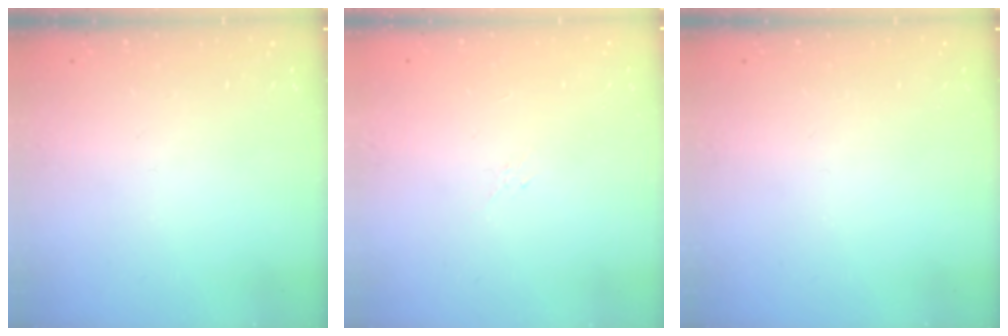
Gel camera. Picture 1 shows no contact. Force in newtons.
{"total": 2.1, "press": 2.0, "slide": 0.6}
{"total": 0.0}